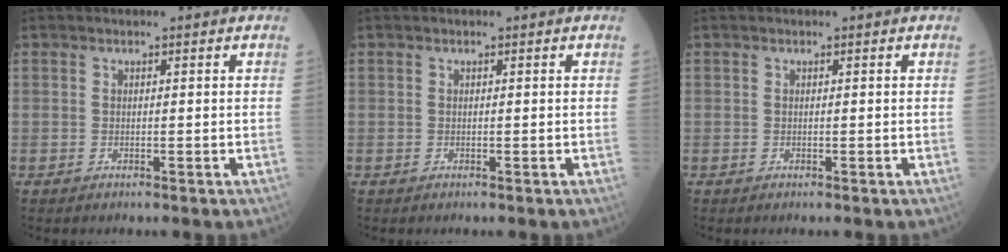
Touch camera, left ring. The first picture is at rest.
{"total": 0.0}
{"total": 0.0}